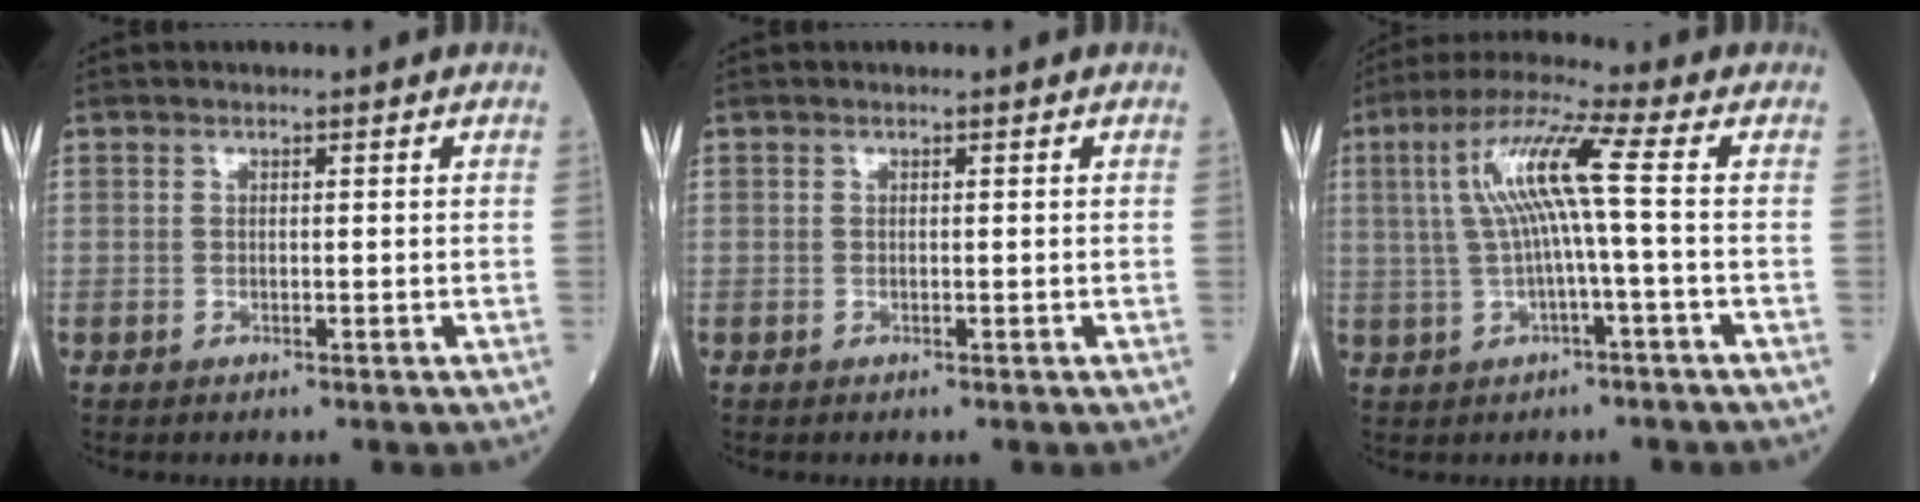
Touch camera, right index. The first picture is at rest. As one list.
[{"total": 0.0}, {"total": 9.5, "force": [0.8, -0.5, 9.4], "torque": [-0.186, 0.025, 0.015]}]